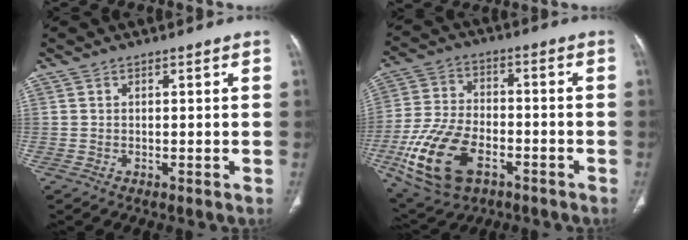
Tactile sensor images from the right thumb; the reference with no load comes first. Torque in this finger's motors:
{"motor_torque": [0.05, 0.51, 1.71, -1.07, 0.20]}